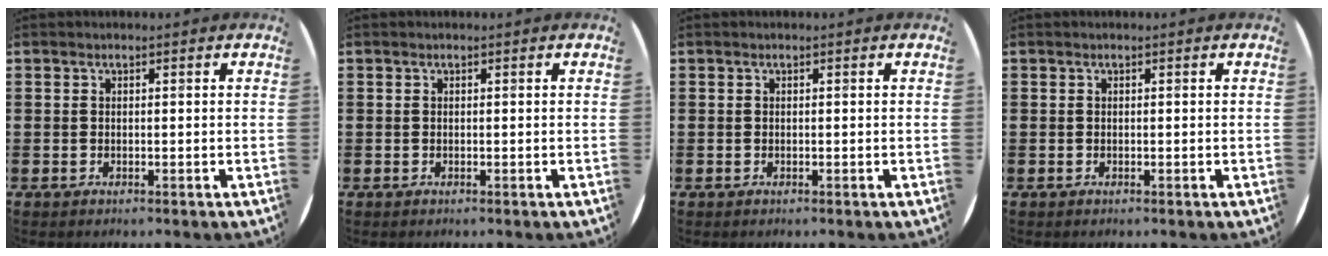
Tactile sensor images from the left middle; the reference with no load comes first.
{"total": 0.0}
{"total": 0.0}
{"total": 0.0}